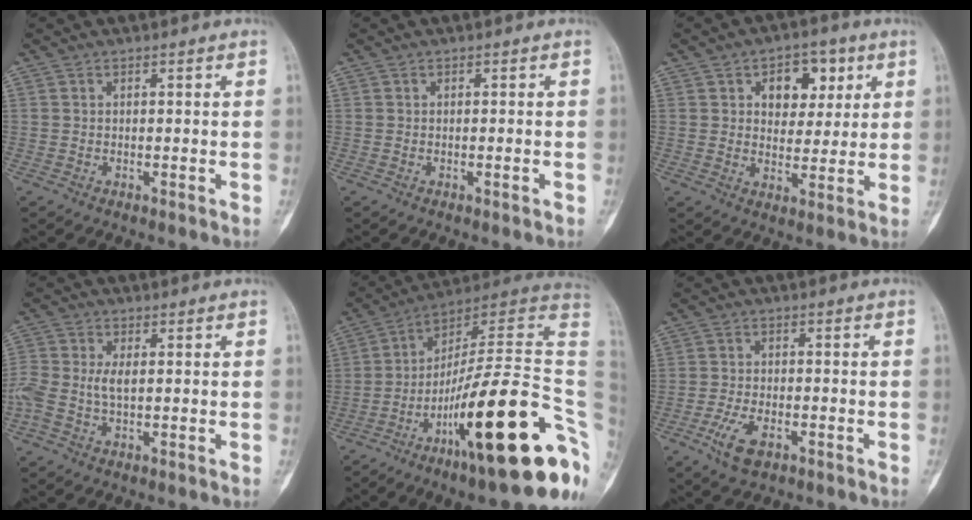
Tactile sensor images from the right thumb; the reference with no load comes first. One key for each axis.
{"total": 0.7, "fx": -0.3, "fy": 0.1, "fz": 0.6, "tx": -0.009, "ty": 0.002, "tz": -0.002}
{"total": 9.5, "fx": 3.6, "fy": 6.5, "fz": 5.9, "tx": -0.035, "ty": -0.009, "tz": 0.050}
{"total": 6.5, "fx": -0.1, "fy": 3.6, "fz": 5.4, "tx": -0.144, "ty": 0.015, "tz": -0.002}
{"total": 30.8, "fx": -8.9, "fy": 7.1, "fz": 28.6, "tx": -0.341, "ty": 0.071, "tz": -0.137}
{"total": 6.0, "fx": -3.1, "fy": 2.8, "fz": 4.3, "tx": -0.089, "ty": 0.009, "tz": -0.055}